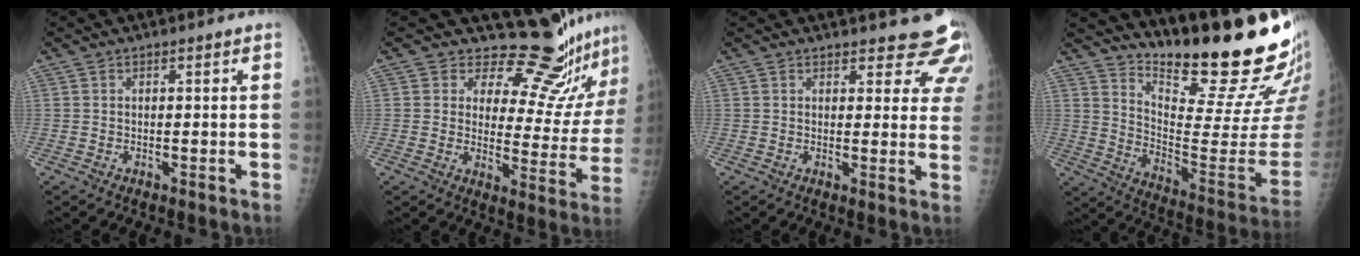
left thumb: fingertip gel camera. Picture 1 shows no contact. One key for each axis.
{"total": 15.6, "fx": 14.4, "fy": 4.0, "fz": 4.6, "tx": -0.018, "ty": -0.131, "tz": 0.176}
{"total": 9.7, "fx": 8.7, "fy": 3.7, "fz": 2.3, "tx": 0.024, "ty": -0.048, "tz": 0.074}
{"total": 24.1, "fx": 20.4, "fy": 3.3, "fz": 12.4, "tx": -0.157, "ty": -0.173, "tz": 0.297}